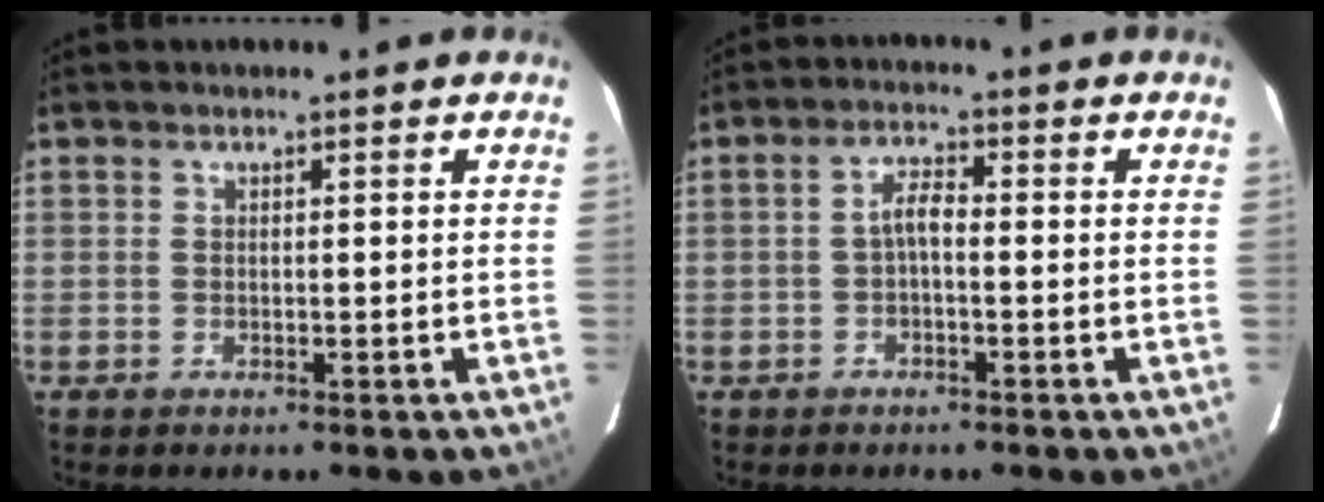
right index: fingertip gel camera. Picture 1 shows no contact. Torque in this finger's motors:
{"motor_torque": [0.49, -0.19, 0.29, 0.08]}